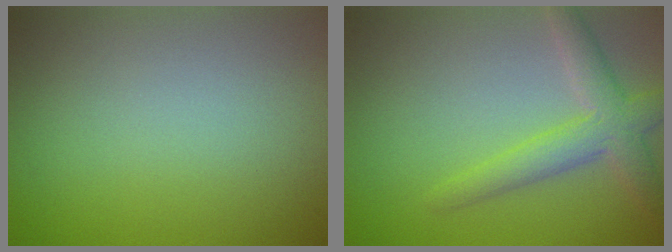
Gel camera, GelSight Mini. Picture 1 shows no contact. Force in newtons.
{"total": 3.6, "press": 3.6, "slide": 0.1}